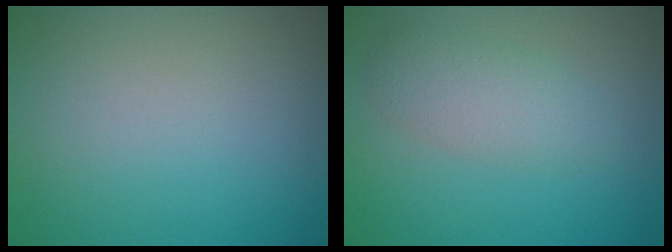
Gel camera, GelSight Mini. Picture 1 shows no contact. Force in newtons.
{"total": 3.0, "press": 3.0, "slide": 0.0}